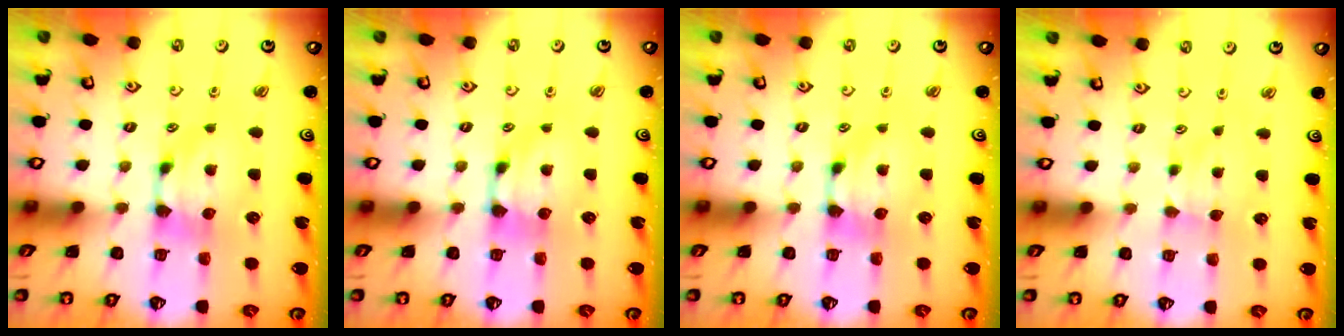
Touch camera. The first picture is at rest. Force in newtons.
{"total": 0.6, "press": 0.1, "slide": 0.6}
{"total": 0.0}
{"total": 1.7, "press": 1.6, "slide": 0.5}